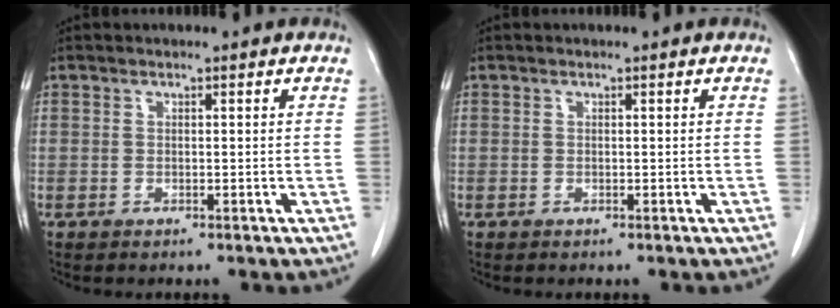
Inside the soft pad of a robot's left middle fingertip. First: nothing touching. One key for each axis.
{"total": 0.0}